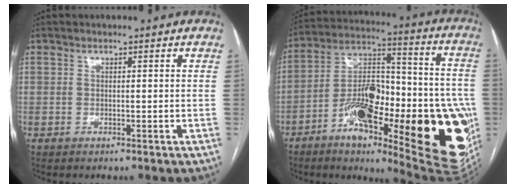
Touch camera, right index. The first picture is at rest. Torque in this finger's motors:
{"motor_torque": [2.14, 0.00, 1.05, 0.21]}